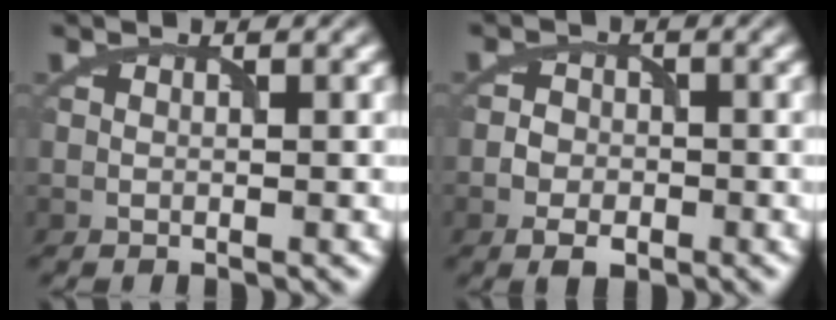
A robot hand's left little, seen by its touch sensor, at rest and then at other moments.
{"total": 3.1, "force": [-1.6, 2.1, 1.7], "torque": [-0.019, 0.002, -0.036]}